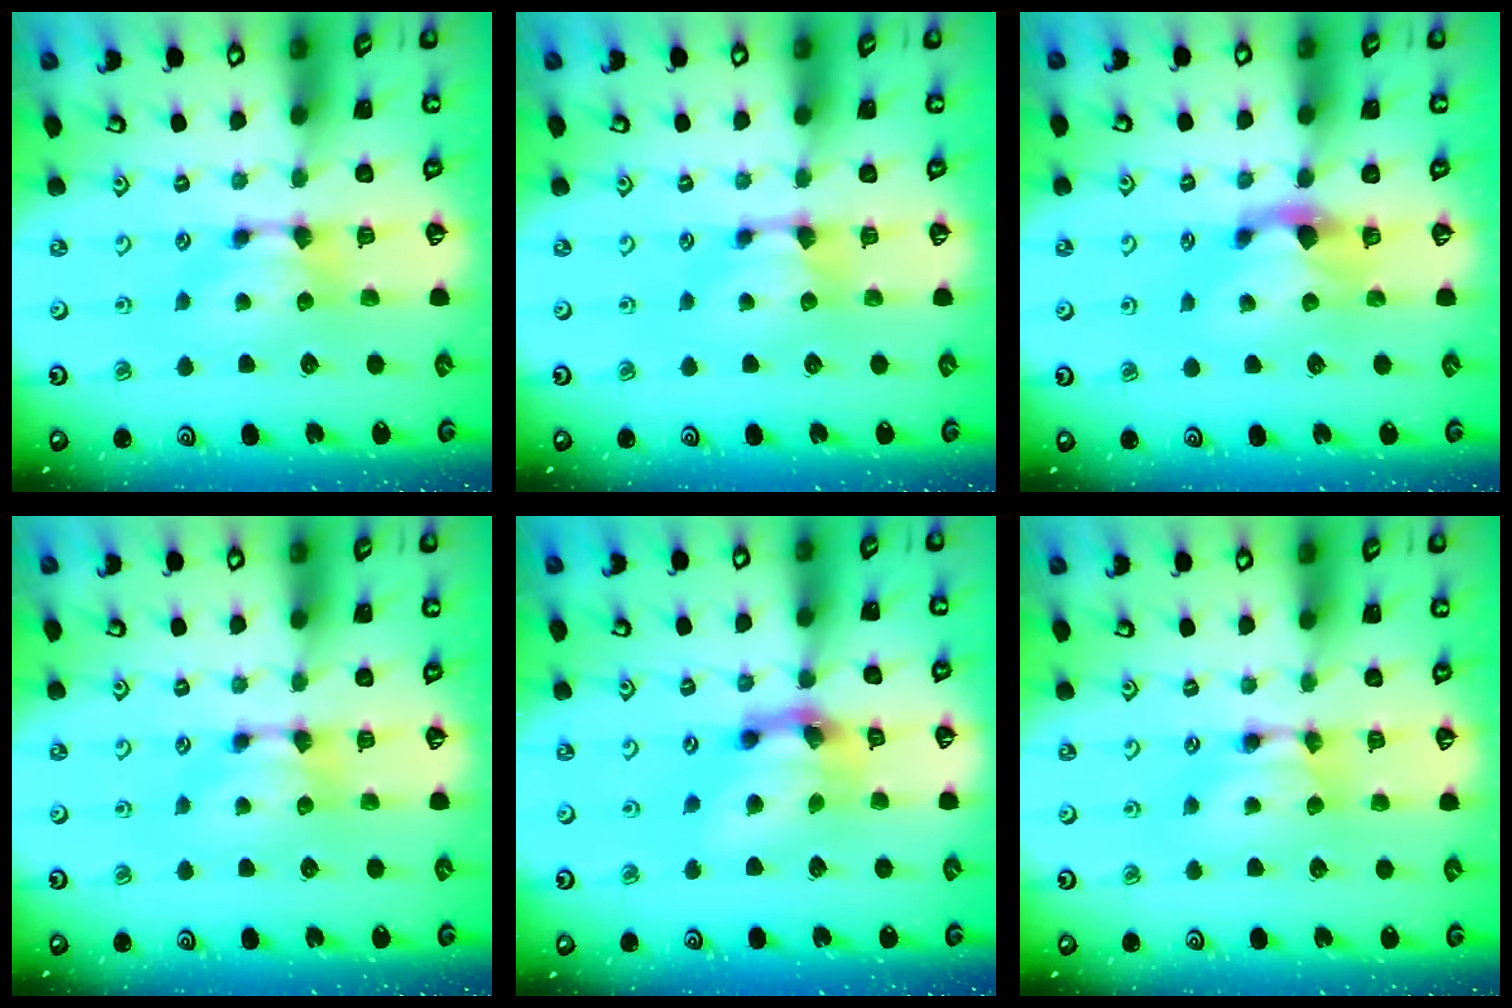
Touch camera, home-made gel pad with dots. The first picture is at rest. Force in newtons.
{"total": 0.0}
{"total": 1.7, "press": 1.0, "slide": 1.4}
{"total": 0.0}
{"total": 6.6, "press": 6.2, "slide": 2.3}
{"total": 1.7, "press": 1.7, "slide": 0.1}